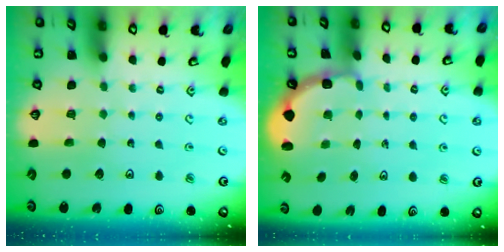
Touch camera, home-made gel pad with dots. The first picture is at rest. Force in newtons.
{"total": 2.5, "press": 1.9, "slide": 1.6}